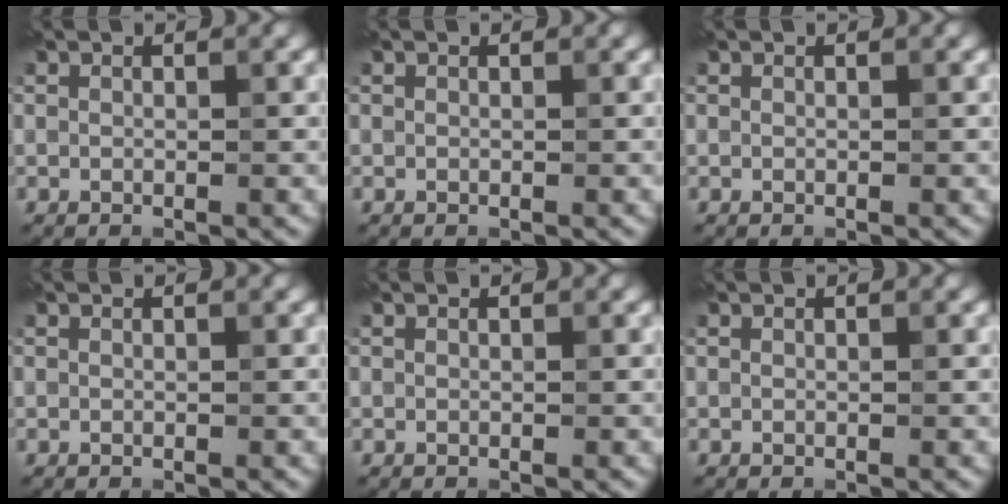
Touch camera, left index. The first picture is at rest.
{"total": 0.0}
{"total": 0.0}
{"total": 0.0}
{"total": 0.0}
{"total": 0.0}